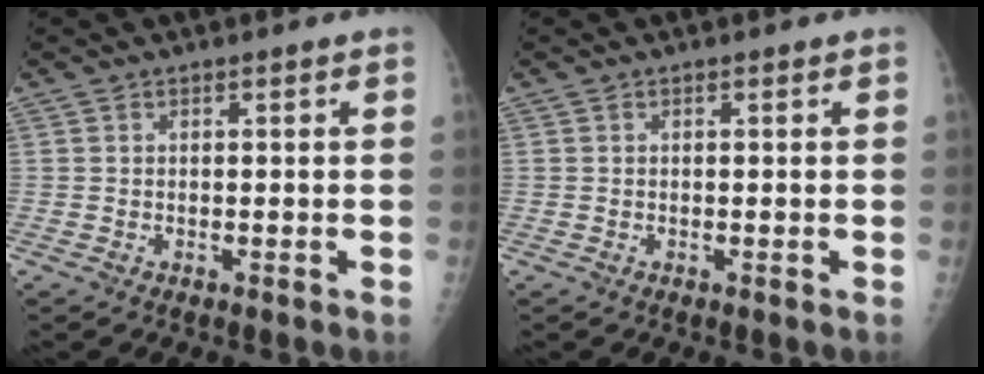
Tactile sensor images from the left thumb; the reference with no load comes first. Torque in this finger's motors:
{"motor_torque": [0.02, 0.04, -0.03, -0.08, -0.01]}